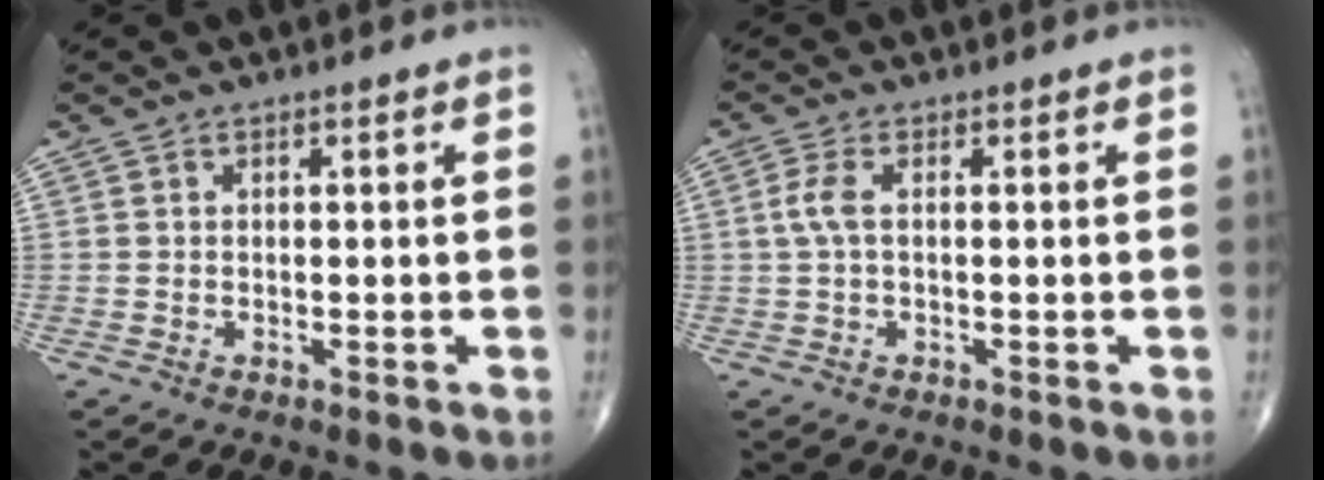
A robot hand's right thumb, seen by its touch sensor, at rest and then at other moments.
{"total": 2.9, "force": [0.2, 1.1, 2.6], "torque": [-0.074, 0.006, 0.003]}